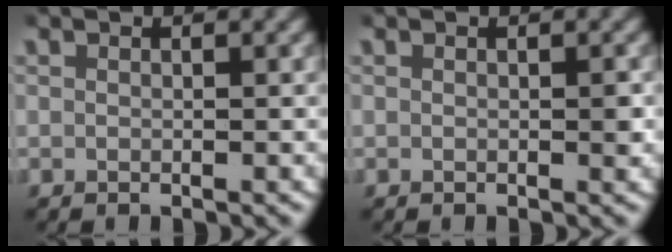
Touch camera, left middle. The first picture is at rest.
{"total": 0.5, "force": [0.1, 0.2, 0.5], "torque": [-0.005, -0.002, 0.001]}